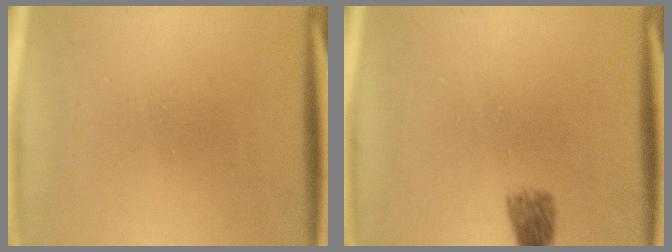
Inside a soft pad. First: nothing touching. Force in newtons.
{"total": 2.6}